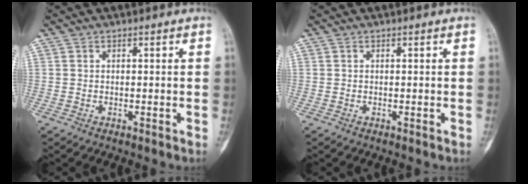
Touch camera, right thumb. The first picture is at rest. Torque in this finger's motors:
{"motor_torque": [-0.24, -0.05, 0.28, -0.10, -0.10]}